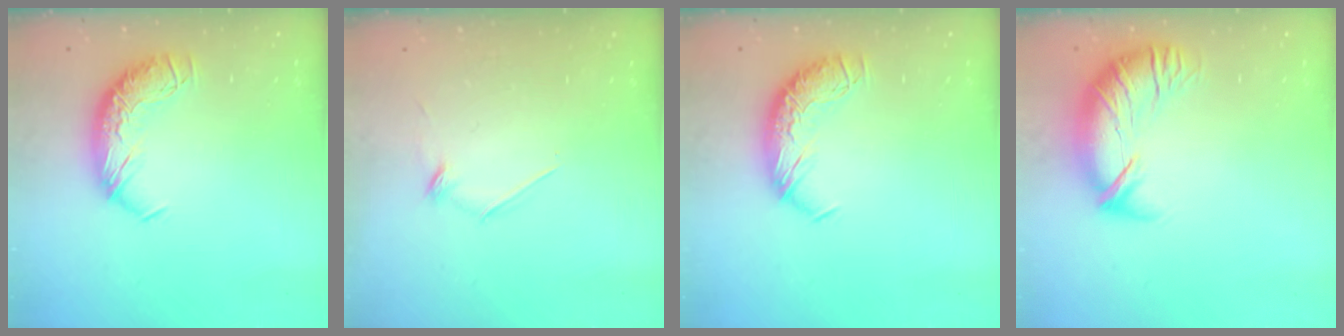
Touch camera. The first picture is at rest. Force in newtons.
{"total": 7.1, "press": 7.0, "slide": 1.0}
{"total": 0.0}
{"total": 2.9, "press": 1.0, "slide": 2.7}